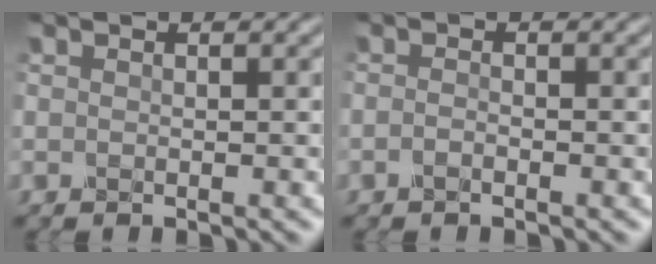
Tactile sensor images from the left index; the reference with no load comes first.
{"total": 0.6, "force": [-0.4, 0.2, 0.5], "torque": [-0.011, 0.002, -0.010]}